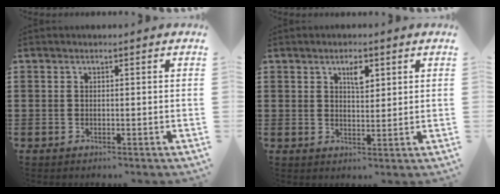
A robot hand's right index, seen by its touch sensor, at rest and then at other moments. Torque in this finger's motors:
{"motor_torque": [0.04, -0.04, 0.10, 0.05]}